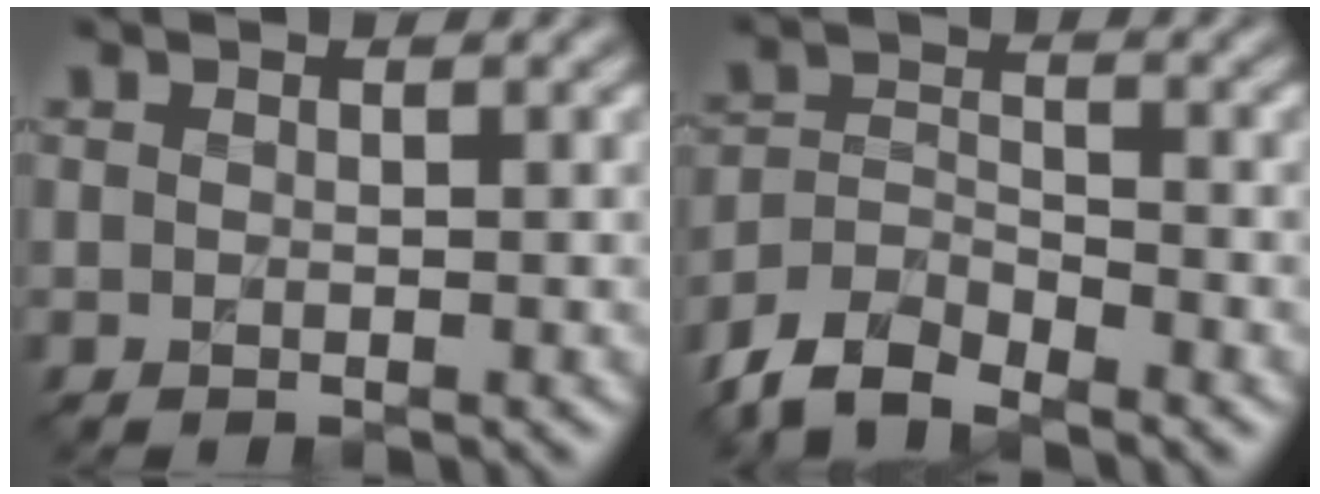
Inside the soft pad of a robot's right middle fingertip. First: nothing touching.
{"total": 4.9, "force": [-4.2, 1.7, 1.8], "torque": [-0.031, -0.005, -0.090]}